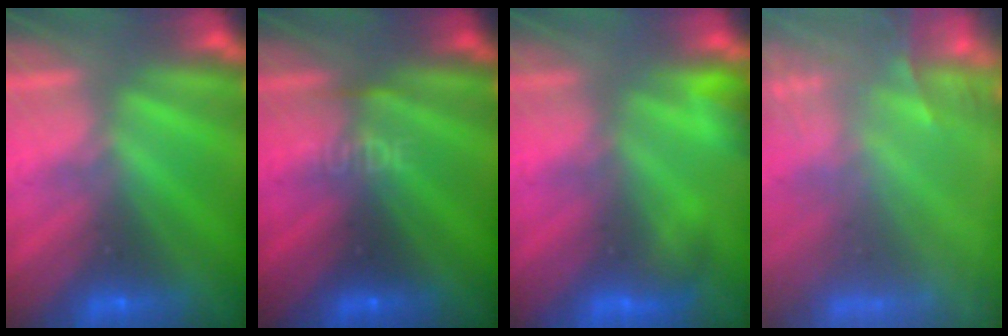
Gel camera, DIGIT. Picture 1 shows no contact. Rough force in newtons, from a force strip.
{"total": 3.3}
{"total": 4.8}
{"total": 7.3}